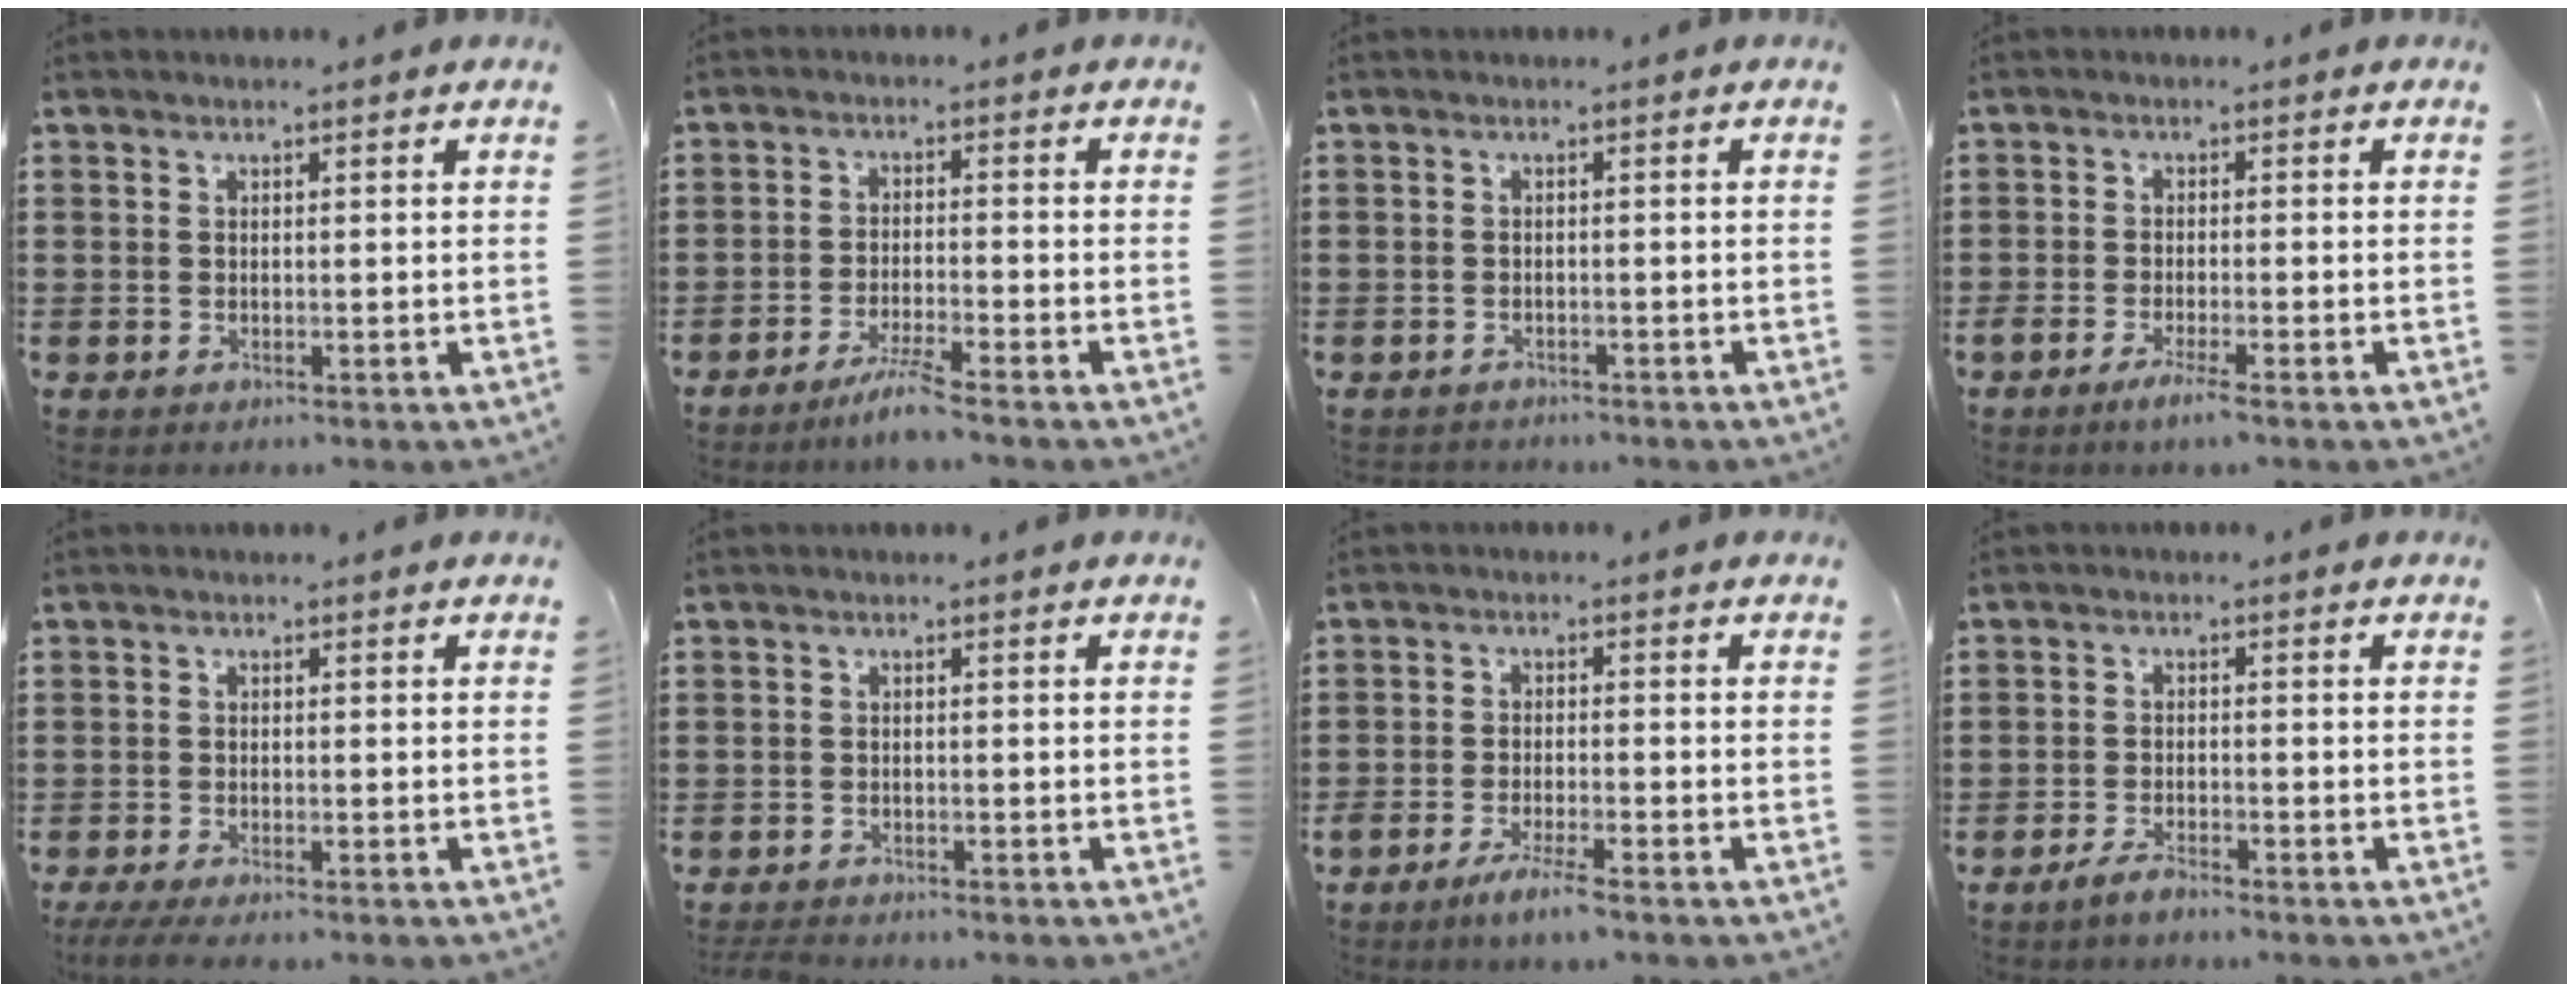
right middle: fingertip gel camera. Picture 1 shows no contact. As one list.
[{"total": 4.1, "force": [-3.3, -0.3, 2.3], "torque": [-0.051, -0.007, -0.064]}, {"total": 1.1, "force": [-1.1, 0.1, -0.1], "torque": [-0.004, -0.001, -0.024]}, {"total": 2.6, "force": [-1.6, 0.0, 2.1], "torque": [-0.048, -0.007, -0.034]}, {"total": 2.2, "force": [-2.0, 0.0, 1.0], "torque": [-0.026, -0.006, -0.041]}, {"total": 2.0, "force": [-1.9, 0.3, 0.3], "torque": [-0.018, -0.004, -0.042]}, {"total": 3.6, "force": [-2.7, 0.0, 2.5], "torque": [-0.053, -0.009, -0.051]}, {"total": 2.4, "force": [-2.0, 0.3, 1.3], "torque": [-0.030, -0.001, -0.039]}]